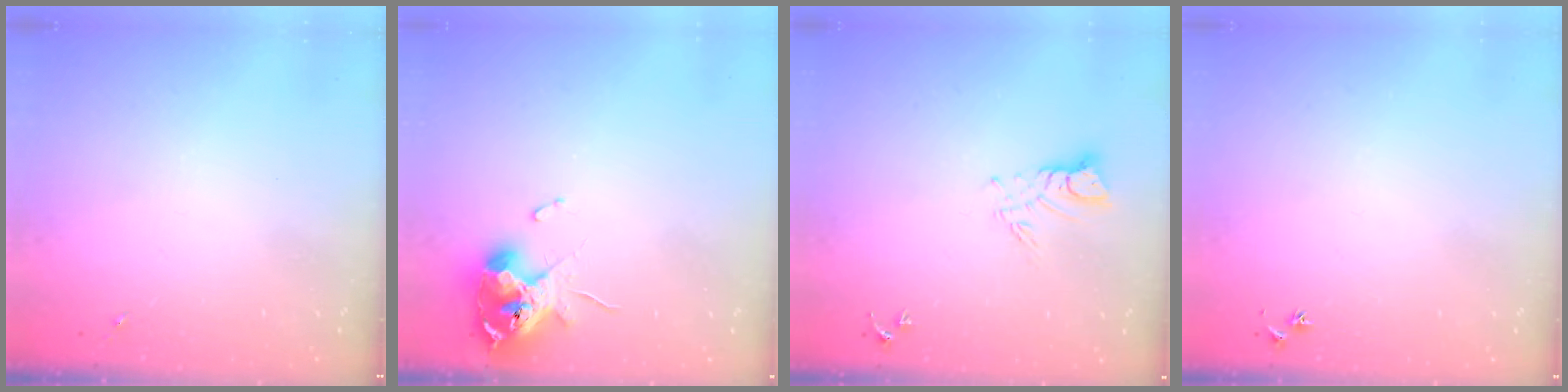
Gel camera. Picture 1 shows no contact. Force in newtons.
{"total": 11.2, "press": 11.2, "slide": 1.3}
{"total": 6.7, "press": 6.7, "slide": 0.6}
{"total": 2.9, "press": 2.8, "slide": 0.3}